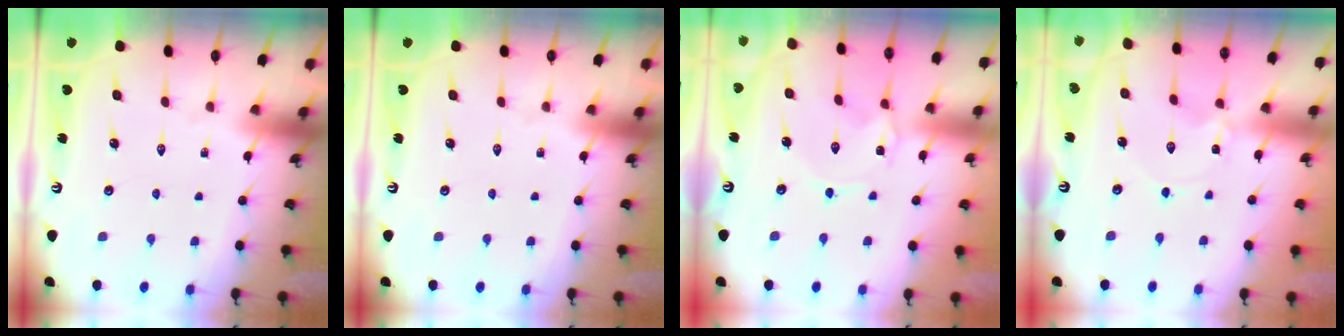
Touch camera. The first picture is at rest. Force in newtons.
{"total": 0.0}
{"total": 1.4, "press": 1.4, "slide": 0.1}
{"total": 1.0, "press": 1.0, "slide": 0.1}